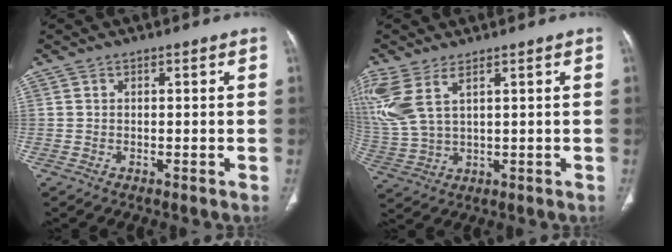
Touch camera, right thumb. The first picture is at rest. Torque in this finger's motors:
{"motor_torque": [-0.18, 0.46, 0.89, 0.92, 0.36]}